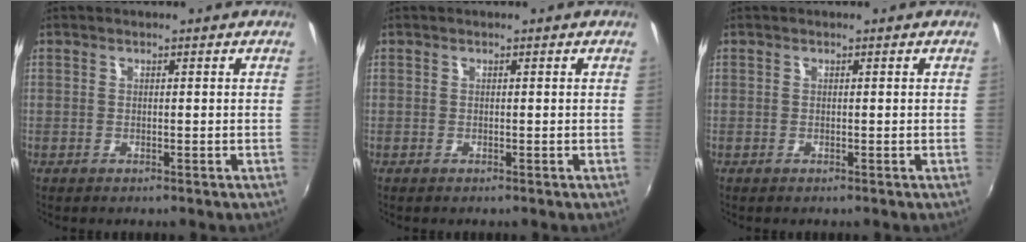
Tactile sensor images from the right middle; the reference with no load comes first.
{"total": 0.0}
{"total": 0.0}